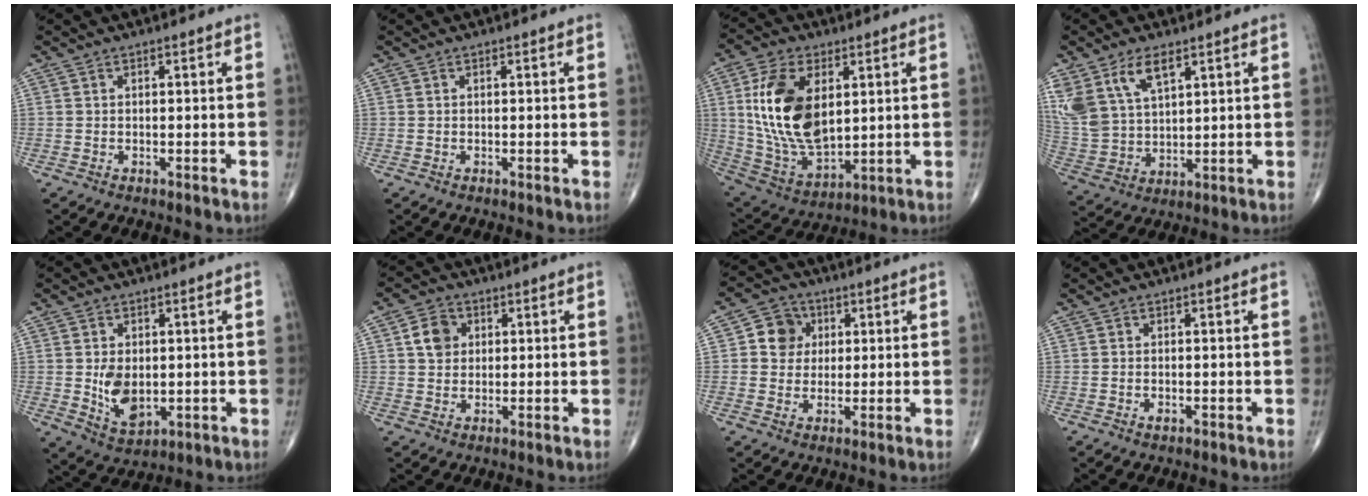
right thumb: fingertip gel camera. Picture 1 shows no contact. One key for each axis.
{"total": 0.0}
{"total": 18.7, "fx": 3.9, "fy": 10.5, "fz": 15.0, "tx": -0.280, "ty": -0.019, "tz": 0.083}
{"total": 13.5, "fx": 7.3, "fy": 7.2, "fz": 8.9, "tx": -0.184, "ty": -0.019, "tz": 0.155}
{"total": 5.5, "fx": 0.3, "fy": 3.4, "fz": 4.3, "tx": -0.068, "ty": -0.015, "tz": 0.020}
{"total": 5.2, "fx": 1.3, "fy": 4.3, "fz": 2.6, "tx": -0.030, "ty": 0.000, "tz": 0.019}
{"total": 6.6, "fx": 1.4, "fy": 5.9, "fz": 2.5, "tx": -0.011, "ty": 0.003, "tz": 0.018}
{"total": 0.8, "fx": -0.3, "fy": 0.5, "fz": 0.6, "tx": -0.006, "ty": 0.002, "tz": -0.004}